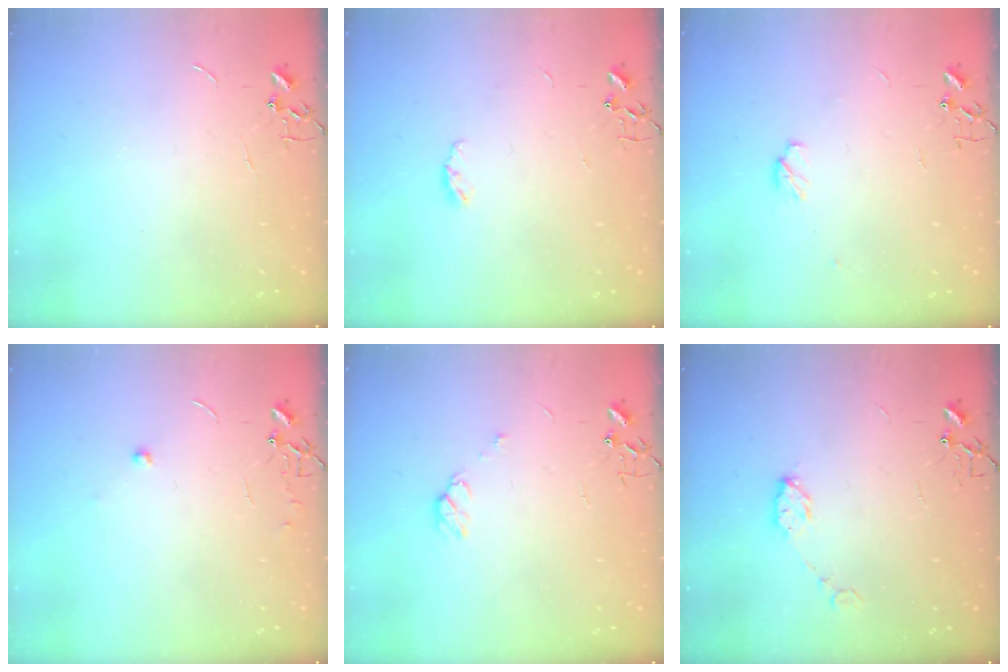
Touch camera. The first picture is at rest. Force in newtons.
{"total": 4.2, "press": 4.2, "slide": 0.6}
{"total": 4.5, "press": 4.4, "slide": 1.2}
{"total": 5.5, "press": 5.5, "slide": 0.5}
{"total": 5.3, "press": 5.2, "slide": 0.7}
{"total": 4.9, "press": 4.8, "slide": 0.6}